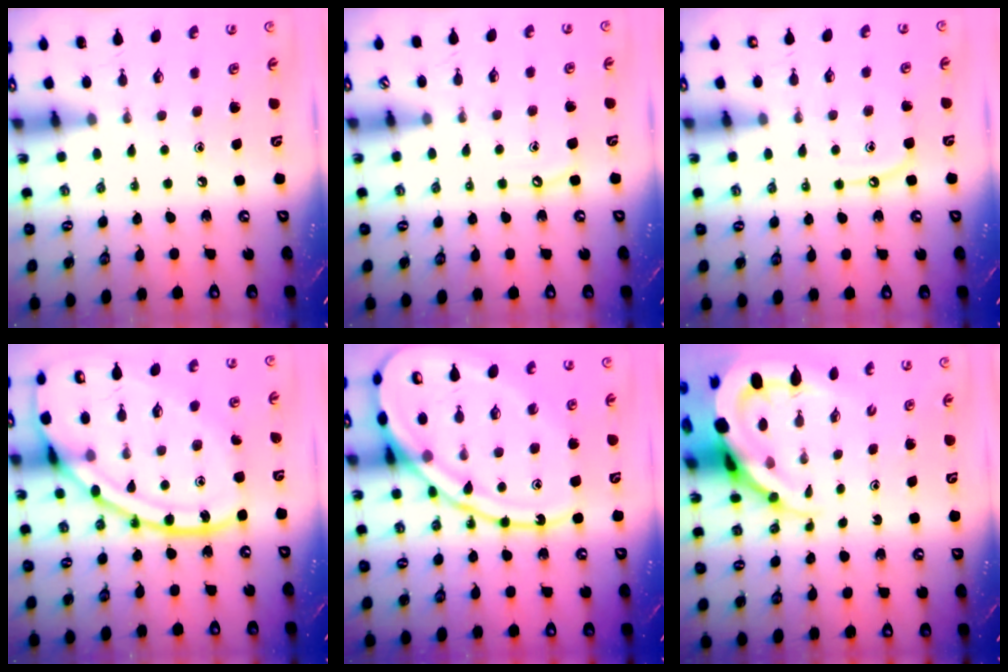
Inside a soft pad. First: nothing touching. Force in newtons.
{"total": 3.6, "press": 3.6, "slide": 0.5}
{"total": 6.0, "press": 5.9, "slide": 0.6}
{"total": 19.6, "press": 19.5, "slide": 2.0}
{"total": 20.1, "press": 20.0, "slide": 2.2}
{"total": 11.8, "press": 11.7, "slide": 1.2}